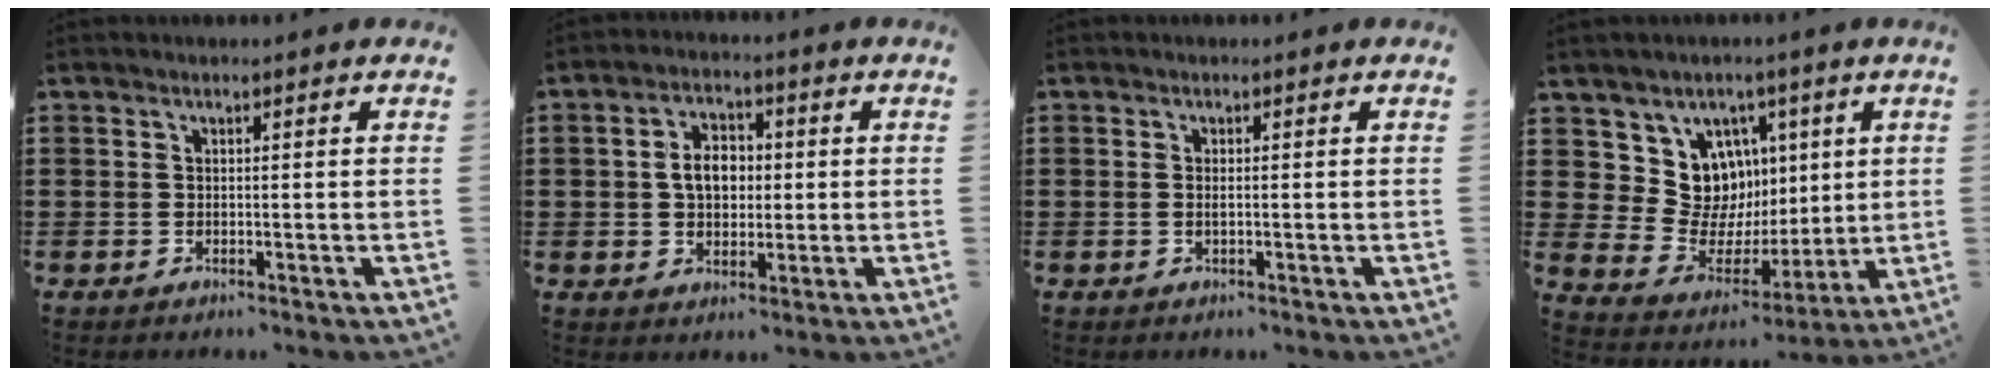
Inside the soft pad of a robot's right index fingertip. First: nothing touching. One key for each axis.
{"total": 5.1, "fx": 0.1, "fy": 3.6, "fz": 3.7, "tx": -0.079, "ty": 0.009, "tz": -0.006}
{"total": 1.0, "fx": -0.1, "fy": 0.2, "fz": 0.9, "tx": -0.018, "ty": -0.002, "tz": -0.001}
{"total": 10.6, "fx": 3.5, "fy": 9.3, "fz": 3.8, "tx": -0.091, "ty": -0.023, "tz": 0.075}